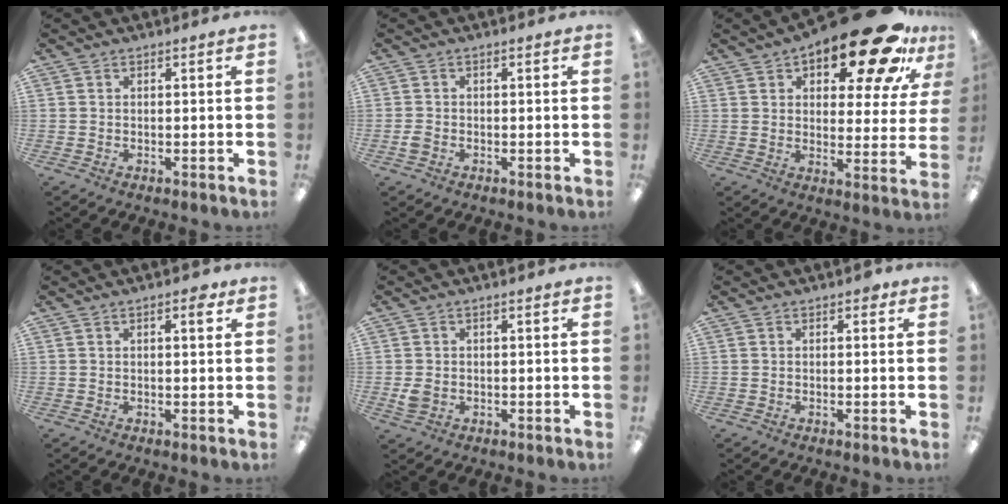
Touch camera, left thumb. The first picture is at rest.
{"total": 1.6, "force": [-0.7, 1.2, 0.9], "torque": [-0.016, 0.004, -0.013]}
{"total": 22.0, "force": [15.0, 7.7, 14.2], "torque": [-0.200, -0.092, 0.243]}
{"total": 2.8, "force": [1.4, 0.8, 2.2], "torque": [-0.023, -0.006, 0.017]}
{"total": 2.8, "force": [-0.4, 2.2, 1.8], "torque": [-0.030, -0.001, -0.010]}
{"total": 1.0, "force": [0.5, 0.6, 0.7], "torque": [-0.006, 0.000, 0.006]}